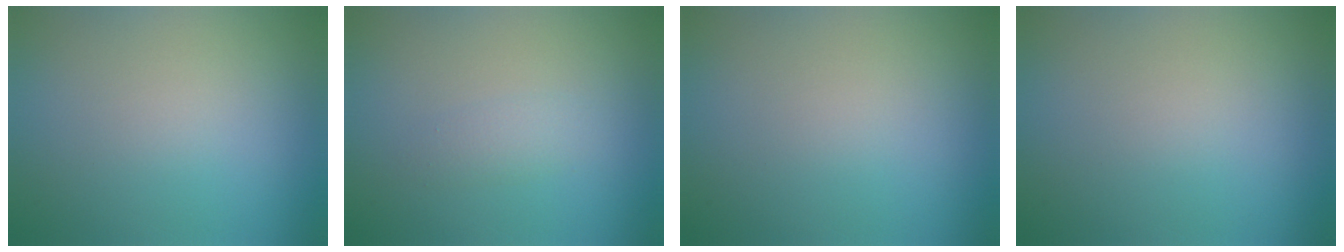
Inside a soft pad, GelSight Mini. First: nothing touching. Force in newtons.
{"total": 1.3, "press": 1.3, "slide": 0.1}
{"total": 0.0}
{"total": 0.0}